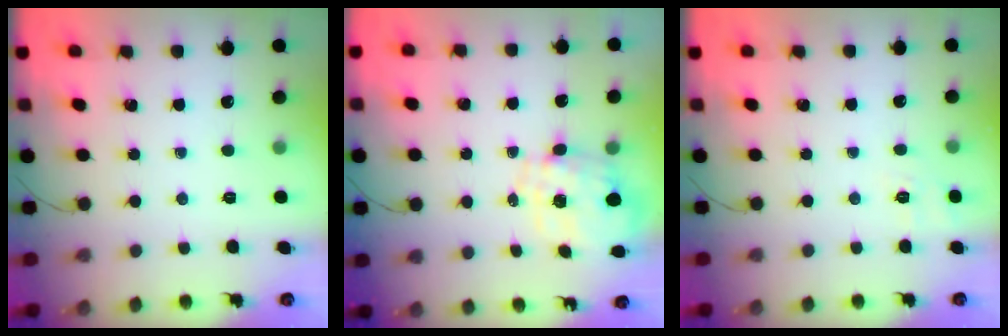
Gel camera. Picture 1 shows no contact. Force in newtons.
{"total": 2.1, "press": 1.8, "slide": 1.1}
{"total": 9.0, "press": 8.8, "slide": 1.8}